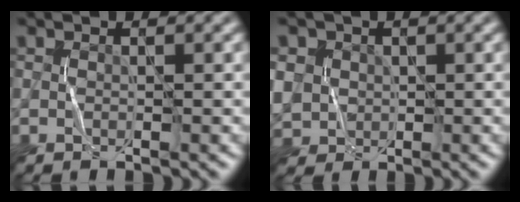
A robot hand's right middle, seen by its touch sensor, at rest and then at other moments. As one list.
[{"total": 5.6, "force": [0.9, 5.1, 2.3], "torque": [-0.066, 0.020, 0.006]}]